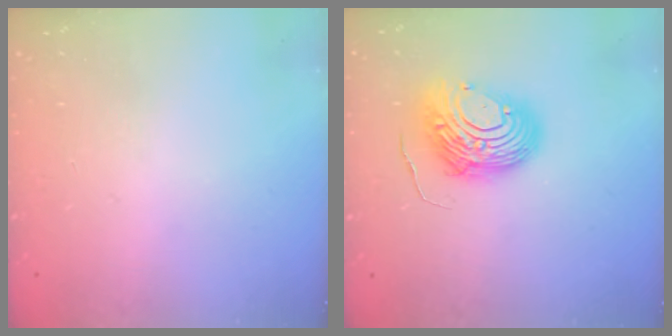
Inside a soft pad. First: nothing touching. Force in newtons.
{"total": 11.2, "press": 11.2, "slide": 1.1}